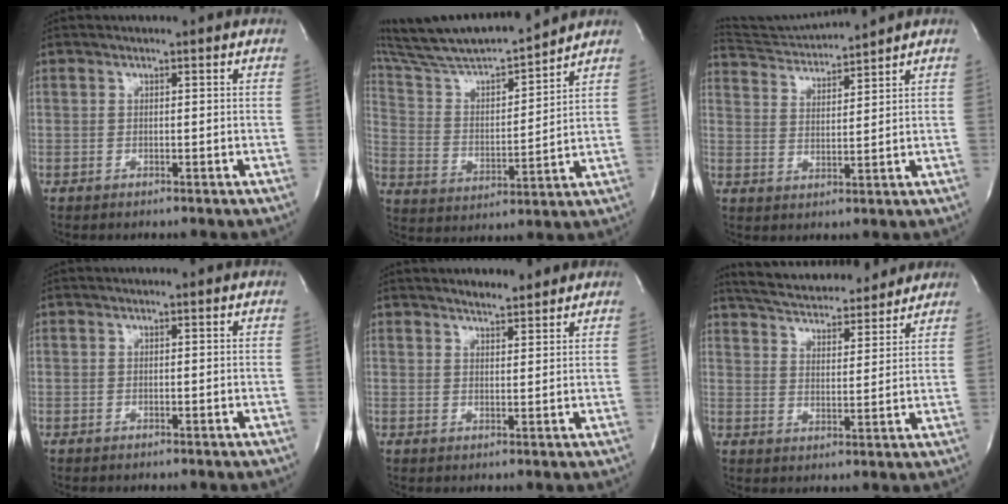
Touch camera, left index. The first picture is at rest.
{"total": 19.4, "force": [17.6, 1.5, 7.9], "torque": [-0.151, 0.012, 0.307]}
{"total": 7.1, "force": [6.9, -1.7, 0.3], "torque": [-0.018, 0.005, 0.137]}
{"total": 0.0}
{"total": 4.1, "force": [3.8, 0.8, 1.3], "torque": [-0.022, 0.010, 0.056]}
{"total": 17.1, "force": [15.7, 3.6, 5.8], "torque": [-0.099, 0.020, 0.230]}